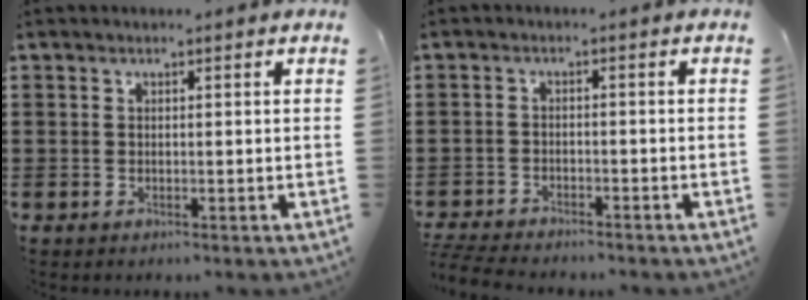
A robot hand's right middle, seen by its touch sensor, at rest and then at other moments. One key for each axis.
{"total": 3.6, "fx": -3.6, "fy": 0.1, "fz": 0.5, "tx": -0.024, "ty": -0.009, "tz": -0.078}